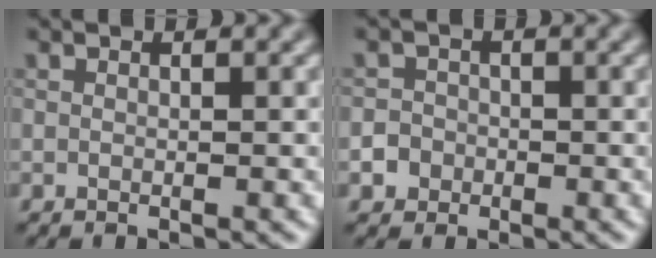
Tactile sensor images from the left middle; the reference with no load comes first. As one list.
[{"total": 3.0, "force": [-1.4, 2.6, 0.4], "torque": [0.016, 0.000, -0.034]}]